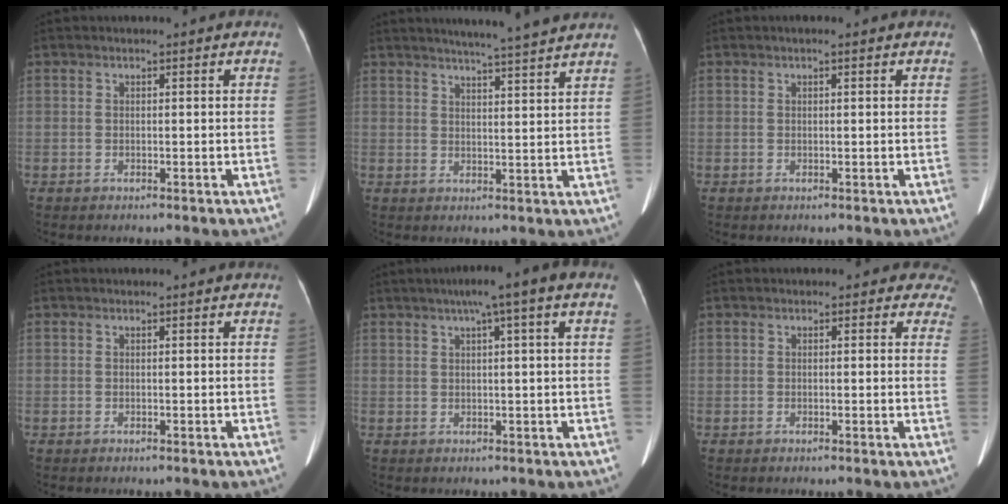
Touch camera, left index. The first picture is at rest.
{"total": 10.3, "force": [9.2, -1.0, 4.5], "torque": [-0.071, 0.004, 0.109]}
{"total": 0.7, "force": [0.5, 0.2, 0.5], "torque": [-0.009, 0.010, 0.005]}
{"total": 0.0}
{"total": 7.2, "force": [3.9, -0.4, 6.1], "torque": [-0.083, 0.034, 0.050]}
{"total": 4.6, "force": [3.9, 2.4, 0.1], "torque": [0.038, -0.015, 0.003]}